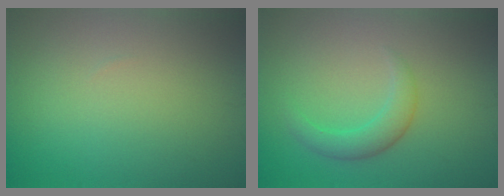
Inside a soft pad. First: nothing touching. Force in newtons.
{"total": 2.5, "press": 2.5, "slide": 0.0}